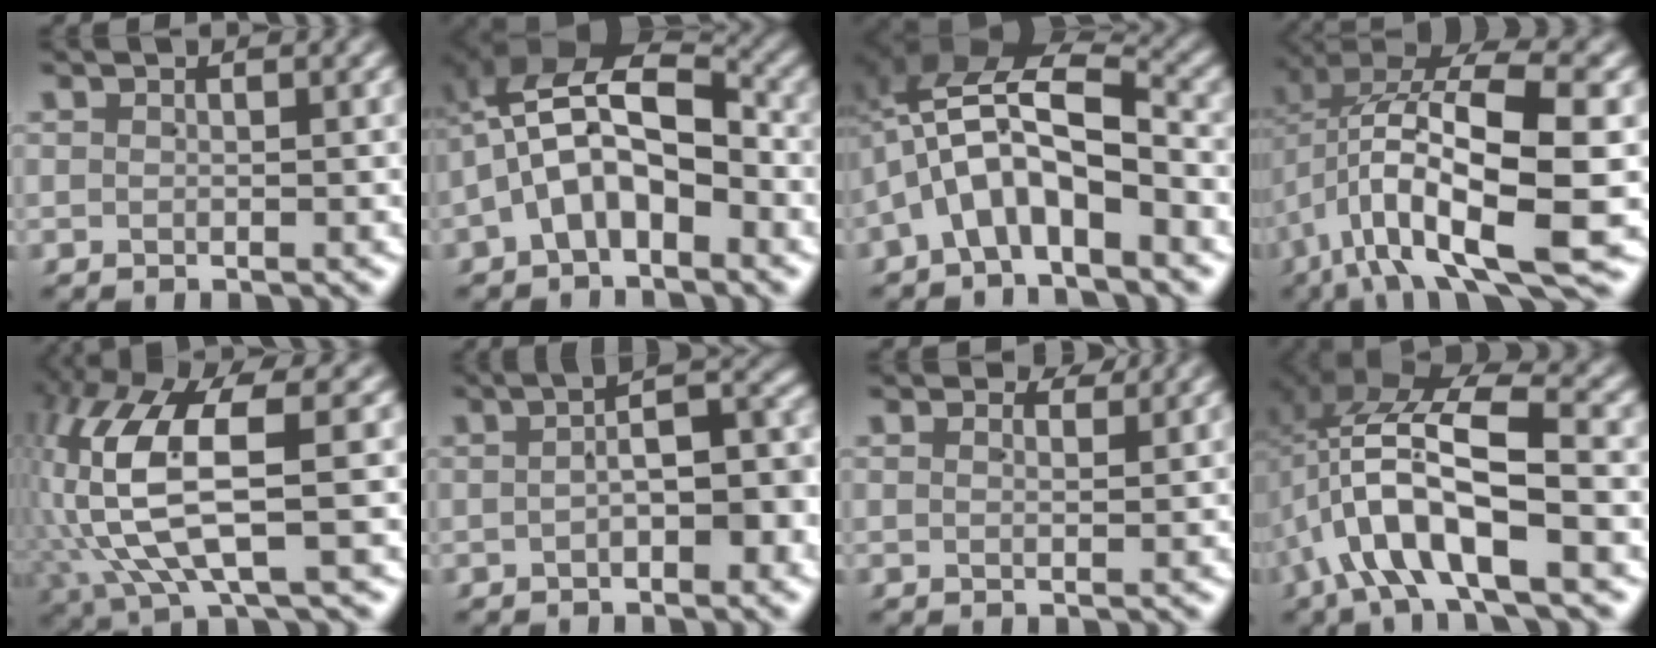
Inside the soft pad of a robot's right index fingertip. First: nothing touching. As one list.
[{"total": 8.4, "force": [0.5, 5.9, 6.0], "torque": [-0.133, -0.007, -0.002]}, {"total": 9.2, "force": [1.5, 6.2, 6.6], "torque": [-0.137, 0.007, 0.008]}, {"total": 10.7, "force": [-1.9, 4.7, 9.5], "torque": [-0.176, -0.024, -0.023]}, {"total": 10.6, "force": [0.8, 4.9, 9.4], "torque": [-0.213, -0.007, 0.025]}, {"total": 5.4, "force": [-1.5, 2.1, 4.7], "torque": [-0.052, 0.003, -0.020]}, {"total": 1.3, "force": [1.3, 0.1, 0.3], "torque": [0.005, 0.001, 0.019]}, {"total": 10.4, "force": [0.8, 5.5, 8.8], "torque": [-0.172, 0.010, 0.001]}]